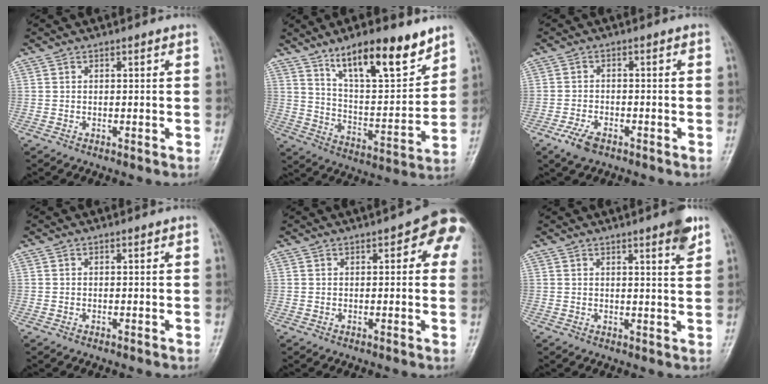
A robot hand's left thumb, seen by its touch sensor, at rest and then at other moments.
{"total": 16.4, "force": [11.1, 4.9, 11.1], "torque": [-0.147, -0.065, 0.195]}
{"total": 4.0, "force": [-2.7, 1.9, 2.3], "torque": [-0.051, 0.008, -0.049]}
{"total": 0.0}
{"total": 8.7, "force": [3.1, 3.5, 7.3], "torque": [-0.055, 0.003, 0.025]}
{"total": 4.7, "force": [3.0, 0.5, 3.6], "torque": [-0.041, -0.017, 0.038]}